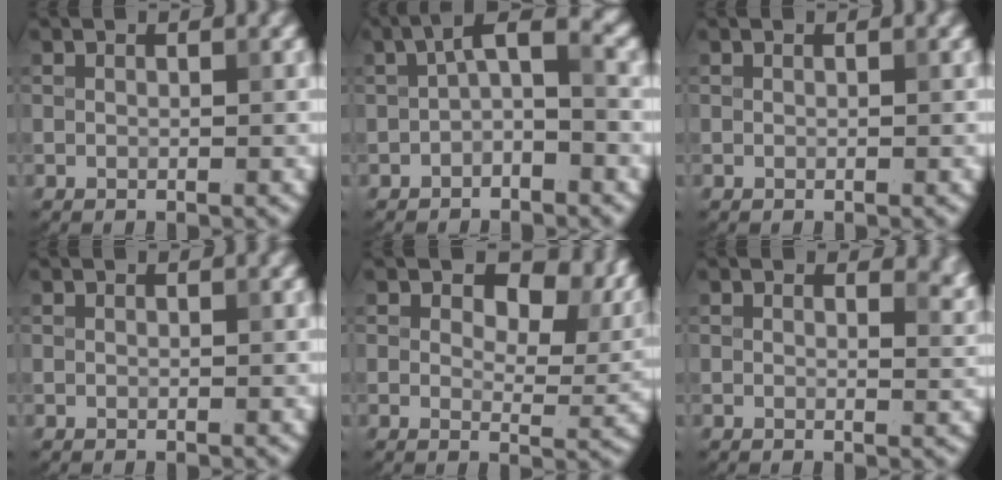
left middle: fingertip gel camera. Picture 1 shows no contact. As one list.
[{"total": 3.1, "force": [-0.5, 1.1, 2.9], "torque": [-0.046, 0.017, -0.018]}, {"total": 0.0}, {"total": 0.0}, {"total": 7.3, "force": [2.7, 4.3, 5.2], "torque": [-0.069, -0.010, 0.035]}, {"total": 2.0, "force": [1.2, 1.0, 1.2], "torque": [-0.013, -0.010, 0.015]}]